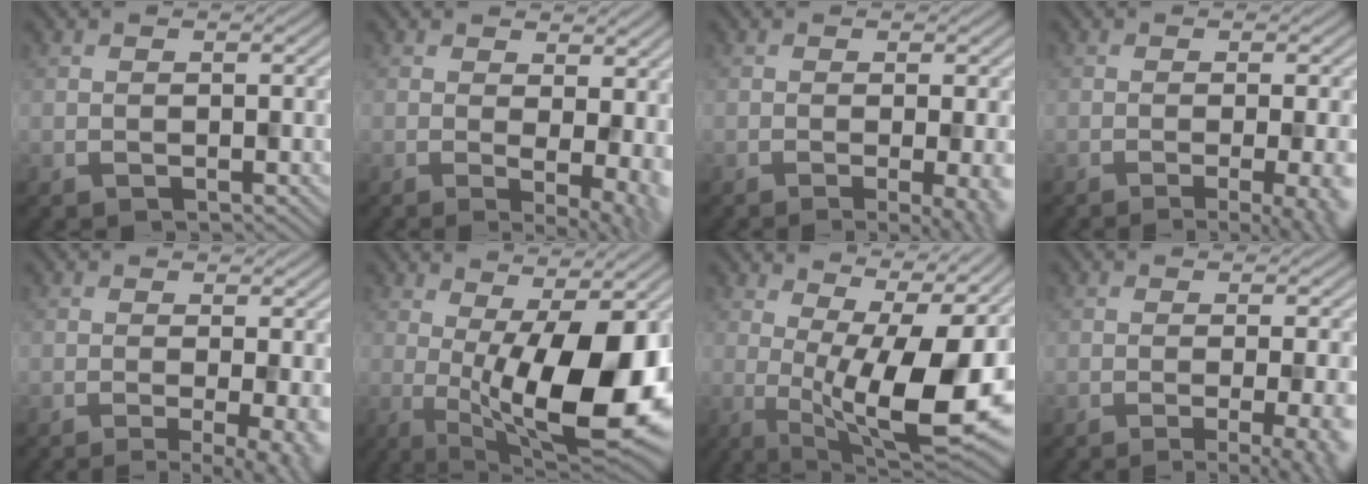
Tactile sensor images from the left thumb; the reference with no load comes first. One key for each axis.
{"total": 5.0, "fx": 0.0, "fy": 1.4, "fz": 4.8, "tx": -0.067, "ty": -0.015, "tz": 0.015}
{"total": 7.2, "fx": -2.7, "fy": 2.1, "fz": 6.4, "tx": -0.075, "ty": 0.001, "tz": -0.025}
{"total": 9.1, "fx": -4.3, "fy": 2.6, "fz": 7.5, "tx": -0.082, "ty": 0.003, "tz": -0.040}
{"total": 7.1, "fx": -3.3, "fy": 1.9, "fz": 6.0, "tx": -0.071, "ty": -0.004, "tz": -0.033}
{"total": 14.3, "fx": -0.1, "fy": 4.3, "fz": 13.7, "tx": -0.196, "ty": -0.003, "tz": 0.008}
{"total": 14.5, "fx": 1.0, "fy": 4.1, "fz": 13.8, "tx": -0.198, "ty": 0.003, "tz": 0.034}
{"total": 9.8, "fx": -5.2, "fy": 2.8, "fz": 7.8, "tx": -0.087, "ty": 0.002, "tz": -0.048}